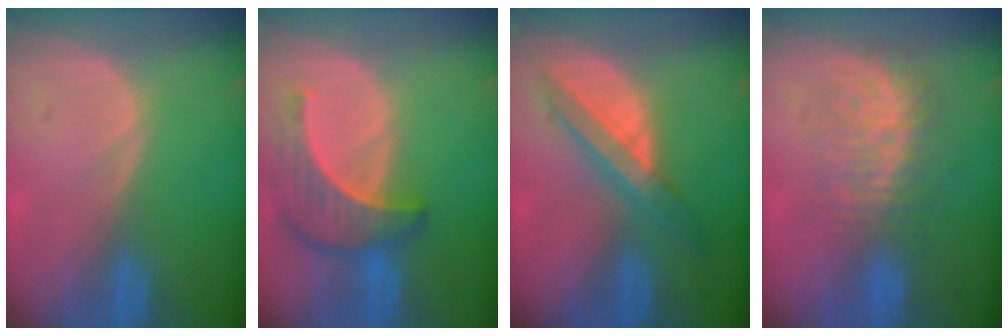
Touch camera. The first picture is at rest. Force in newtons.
{"total": 7.1, "press": 7.0, "slide": 1.1}
{"total": 5.9, "press": 5.8, "slide": 0.5}
{"total": 7.8, "press": 7.2, "slide": 2.9}